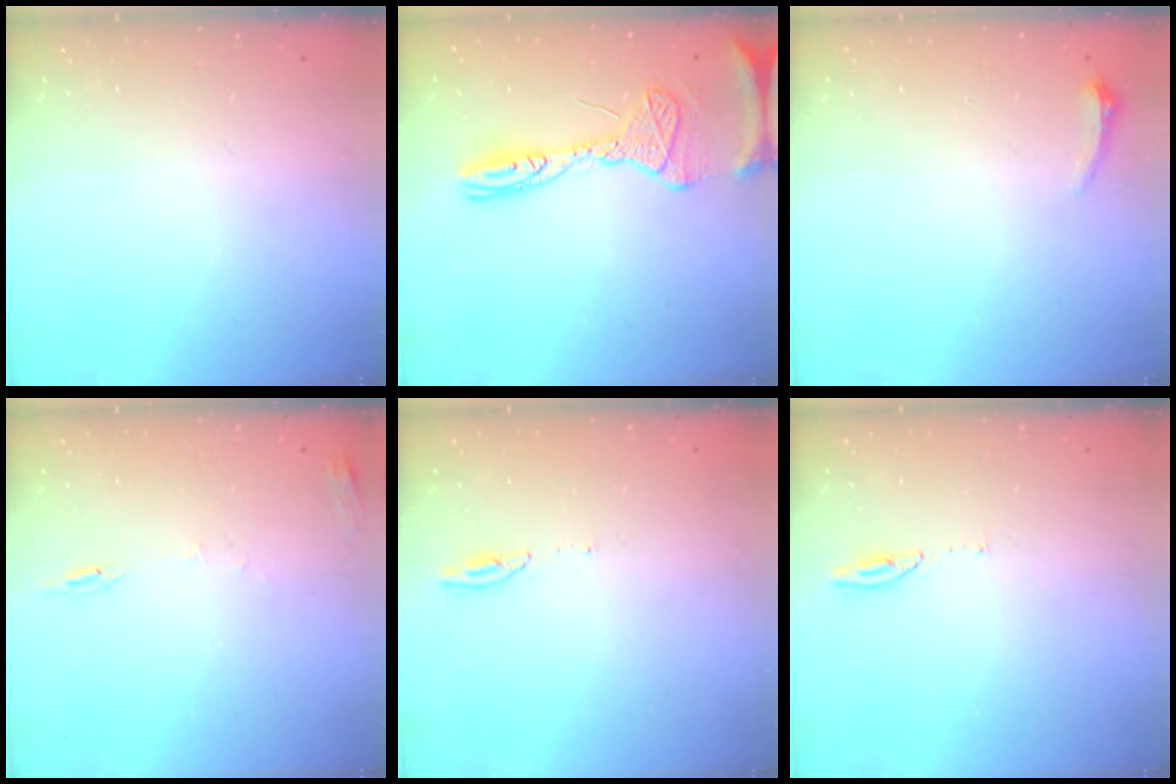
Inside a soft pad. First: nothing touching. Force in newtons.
{"total": 14.7, "press": 14.6, "slide": 1.4}
{"total": 4.2, "press": 3.9, "slide": 1.7}
{"total": 6.0, "press": 6.0, "slide": 0.6}
{"total": 3.5, "press": 3.5, "slide": 0.3}
{"total": 3.3, "press": 3.3, "slide": 0.3}